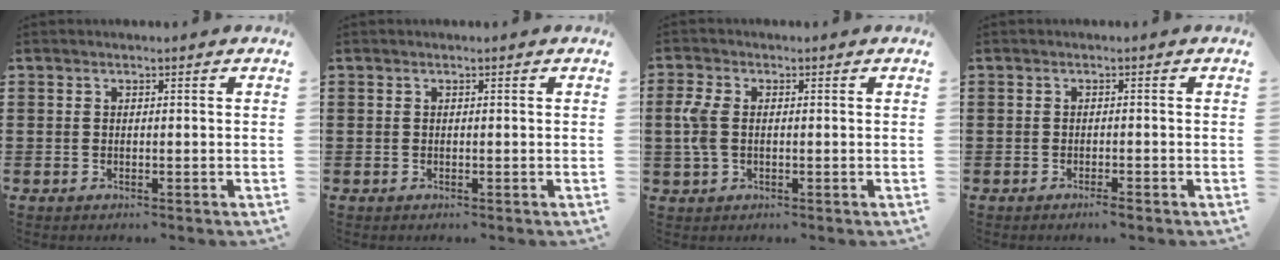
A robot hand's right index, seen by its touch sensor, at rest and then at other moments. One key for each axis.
{"total": 0.0}
{"total": 4.4, "fx": -0.1, "fy": 2.6, "fz": 3.6, "tx": -0.102, "ty": -0.003, "tz": -0.010}
{"total": 1.1, "fx": -0.8, "fy": 0.1, "fz": 0.7, "tx": -0.014, "ty": -0.005, "tz": -0.015}